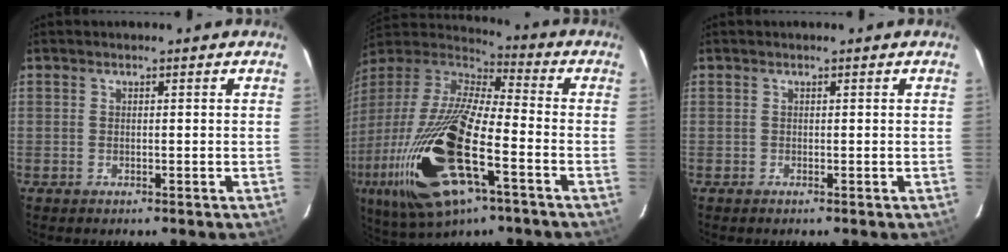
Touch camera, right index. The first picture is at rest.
{"total": 30.0, "force": [-10.8, 10.3, 26.0], "torque": [-0.532, -0.068, -0.205]}
{"total": 0.0}